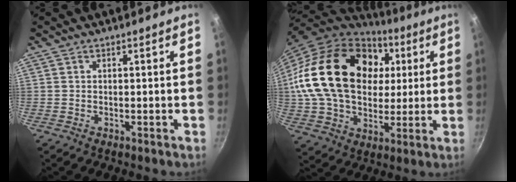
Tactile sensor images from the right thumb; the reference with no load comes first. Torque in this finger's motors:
{"motor_torque": [0.12, 4.89, 2.11, -0.45, 0.37]}